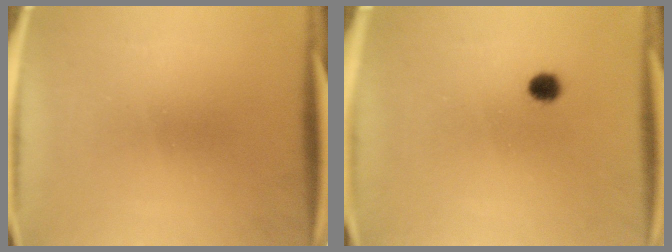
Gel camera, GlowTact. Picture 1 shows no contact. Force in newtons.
{"total": 2.6}